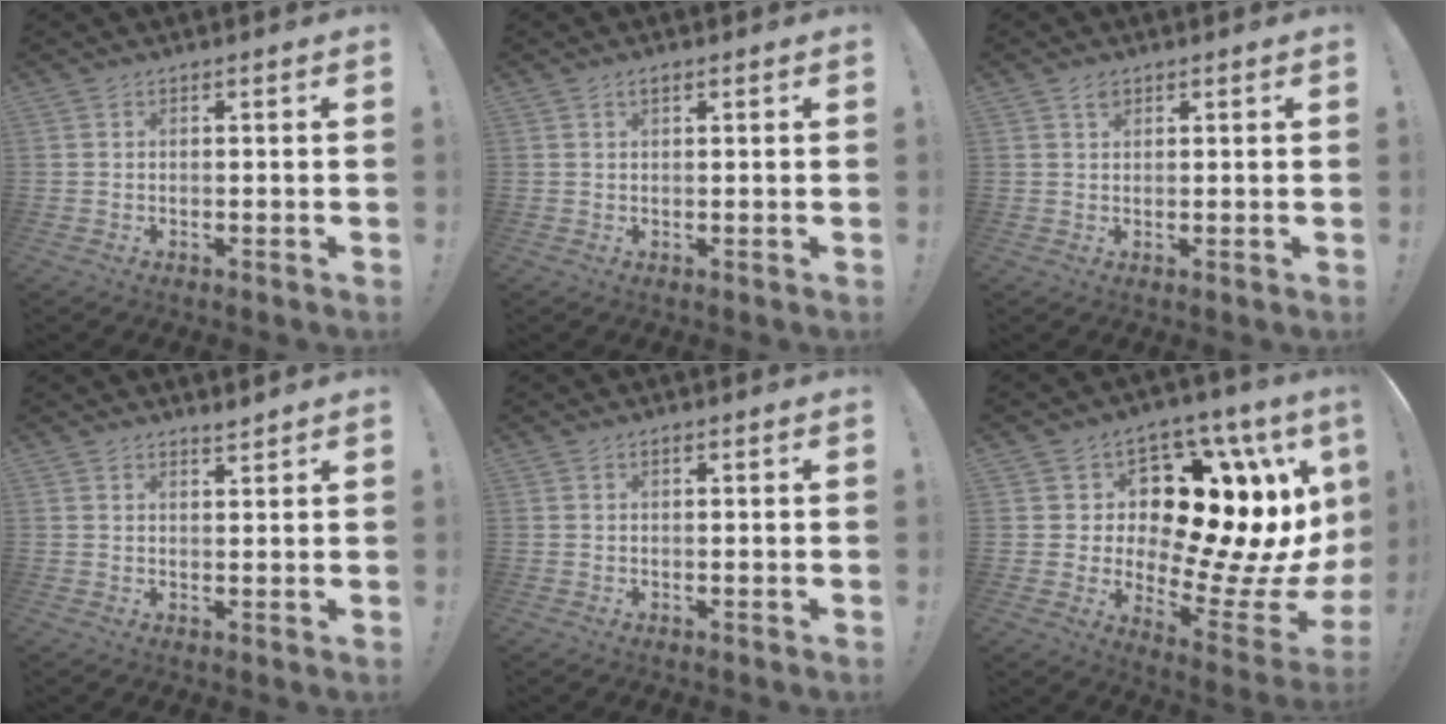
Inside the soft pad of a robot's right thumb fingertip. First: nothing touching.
{"total": 1.6, "force": [0.9, 0.7, 1.1], "torque": [-0.023, 0.002, 0.016]}
{"total": 1.8, "force": [1.2, 1.1, 0.8], "torque": [0.001, -0.006, 0.019]}
{"total": 2.0, "force": [1.9, 0.2, 0.6], "torque": [-0.005, -0.014, 0.034]}
{"total": 0.7, "force": [0.4, 0.4, 0.4], "torque": [-0.008, 0.001, 0.007]}
{"total": 17.4, "force": [3.0, 9.3, 14.3], "torque": [-0.209, -0.050, 0.076]}